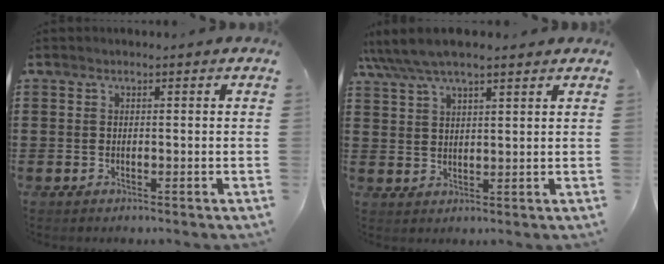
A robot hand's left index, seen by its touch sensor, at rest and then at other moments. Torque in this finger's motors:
{"motor_torque": [2.14, 0.00, 1.05, 0.21]}